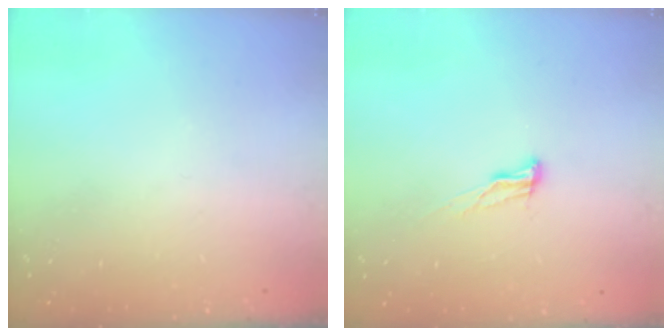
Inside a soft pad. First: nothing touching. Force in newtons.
{"total": 6.5, "press": 6.5, "slide": 0.7}